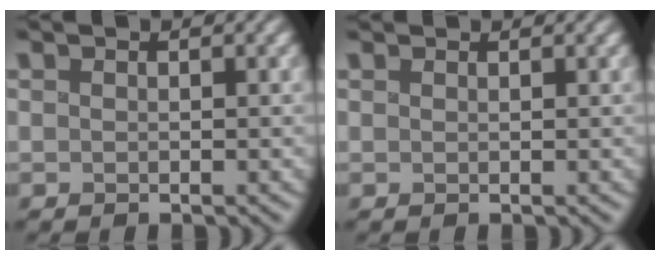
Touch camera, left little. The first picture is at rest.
{"total": 1.0, "force": [0.9, 0.2, 0.2], "torque": [-0.003, 0.004, 0.013]}